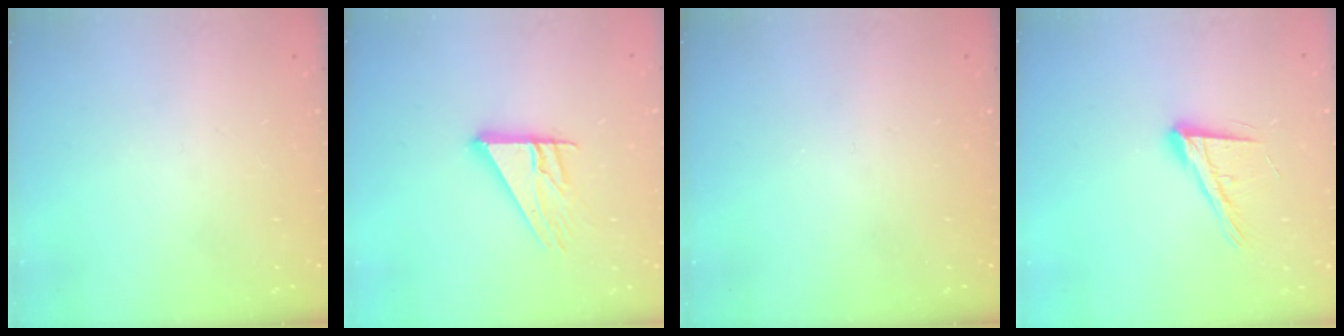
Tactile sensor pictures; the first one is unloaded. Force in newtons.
{"total": 12.9, "press": 12.9, "slide": 1.2}
{"total": 0.0}
{"total": 14.6, "press": 14.0, "slide": 3.9}